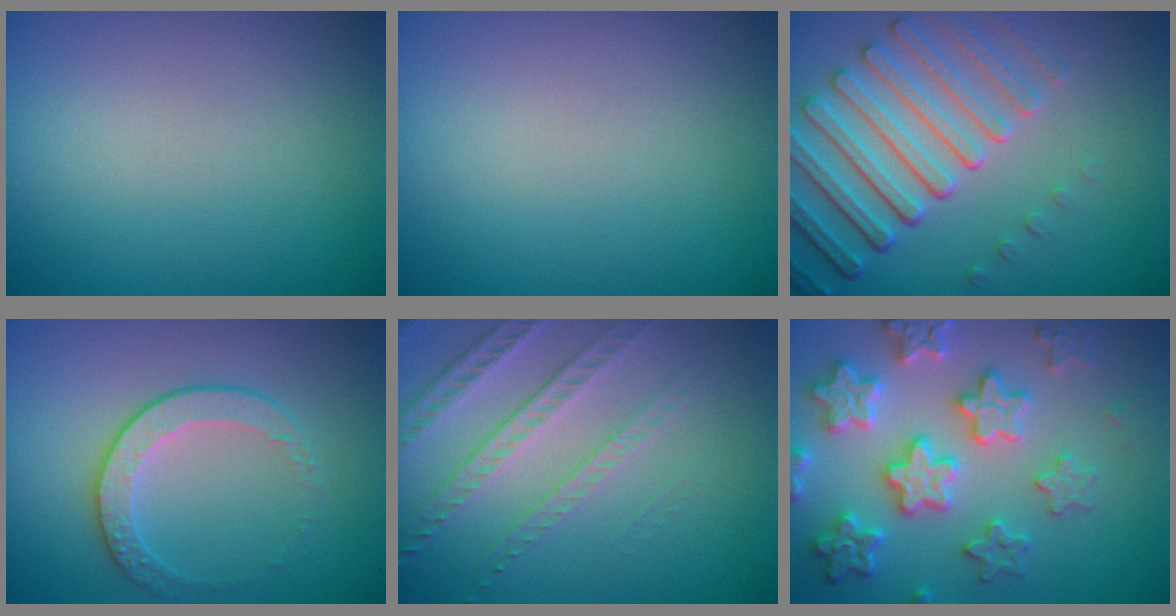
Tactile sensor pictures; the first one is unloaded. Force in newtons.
{"total": 0.0}
{"total": 7.6, "press": 5.7, "slide": 5.0}
{"total": 2.4, "press": 1.9, "slide": 1.5}
{"total": 3.4, "press": 3.2, "slide": 1.3}
{"total": 6.1, "press": 6.0, "slide": 1.3}